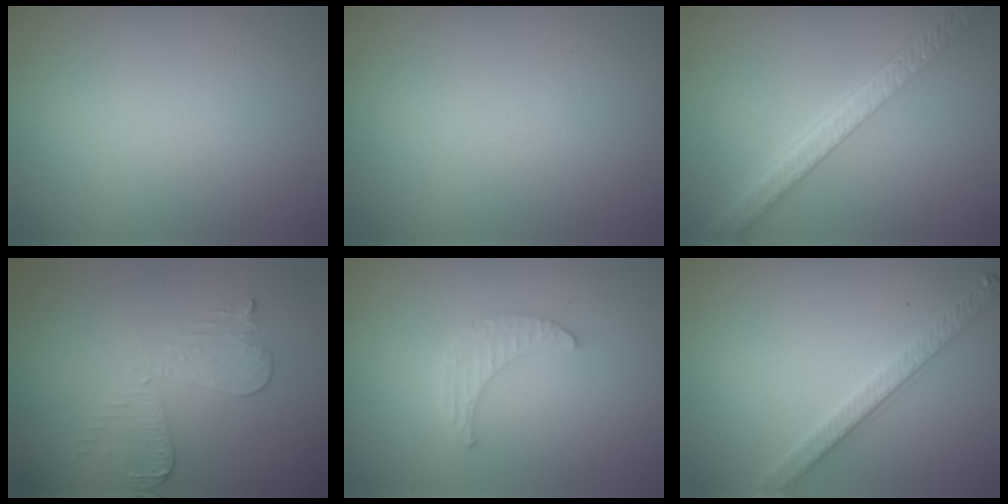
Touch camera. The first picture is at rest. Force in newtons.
{"total": 0.0}
{"total": 5.7, "press": 4.4, "slide": 3.7}
{"total": 2.9, "press": 2.6, "slide": 1.4}
{"total": 2.0, "press": 1.9, "slide": 0.5}
{"total": 2.8, "press": 2.7, "slide": 0.8}